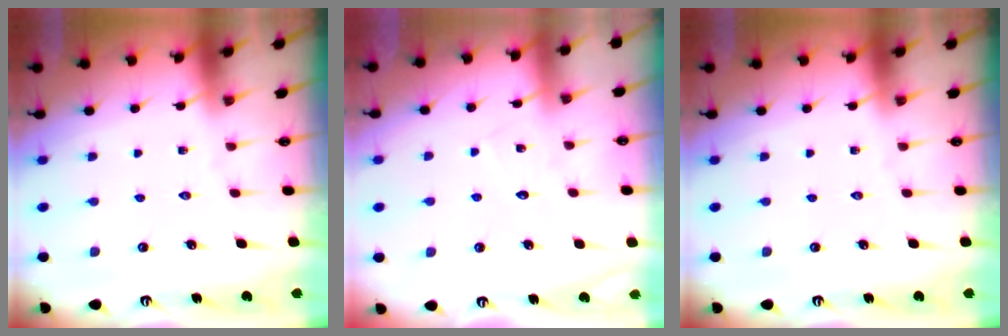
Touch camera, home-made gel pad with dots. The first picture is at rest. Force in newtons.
{"total": 4.4, "press": 4.4, "slide": 0.3}
{"total": 0.0}